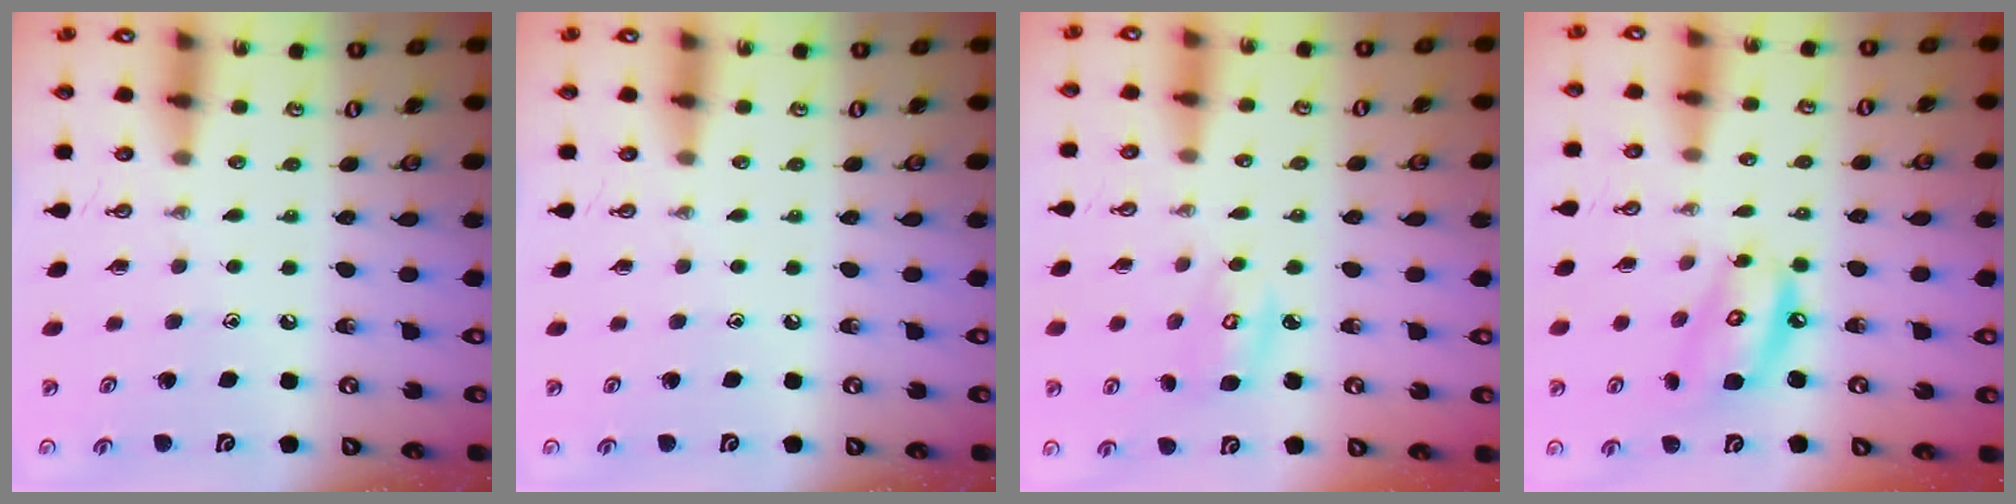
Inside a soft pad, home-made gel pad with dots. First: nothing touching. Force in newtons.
{"total": 0.0}
{"total": 5.5, "press": 5.5, "slide": 0.3}
{"total": 9.2, "press": 9.1, "slide": 0.8}